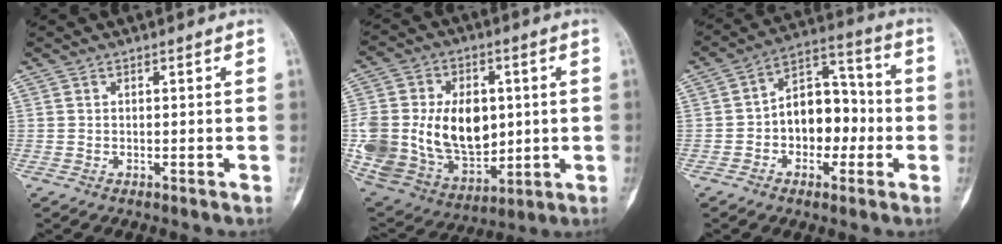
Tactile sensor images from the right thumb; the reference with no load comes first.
{"total": 26.8, "force": [1.3, 19.0, 18.8], "torque": [-0.367, 0.000, 0.053]}
{"total": 12.4, "force": [-1.8, 8.5, 8.8], "torque": [-0.091, 0.046, -0.038]}